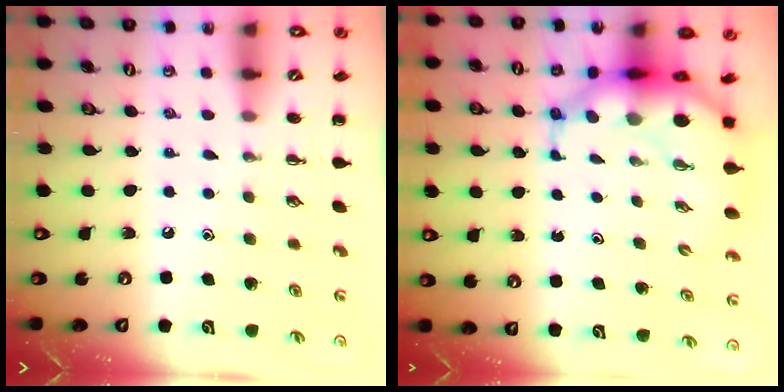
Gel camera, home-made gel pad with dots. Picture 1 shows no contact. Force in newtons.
{"total": 8.4, "press": 8.1, "slide": 2.4}